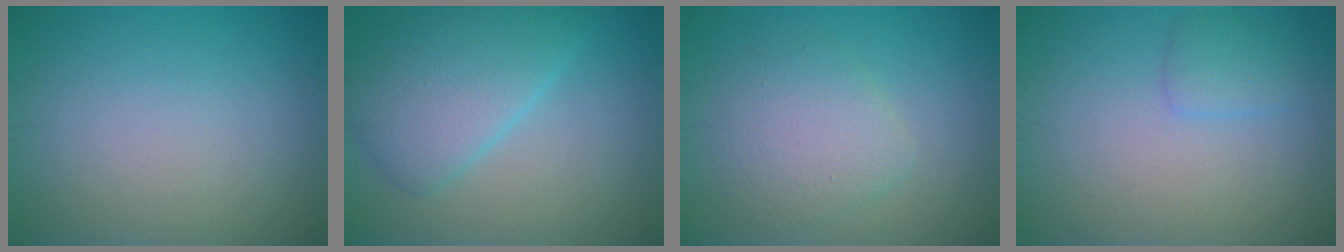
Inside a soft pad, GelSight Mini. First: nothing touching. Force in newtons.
{"total": 5.9, "press": 5.9, "slide": 0.0}
{"total": 3.6, "press": 3.6, "slide": 0.4}
{"total": 1.6, "press": 1.6, "slide": 0.1}